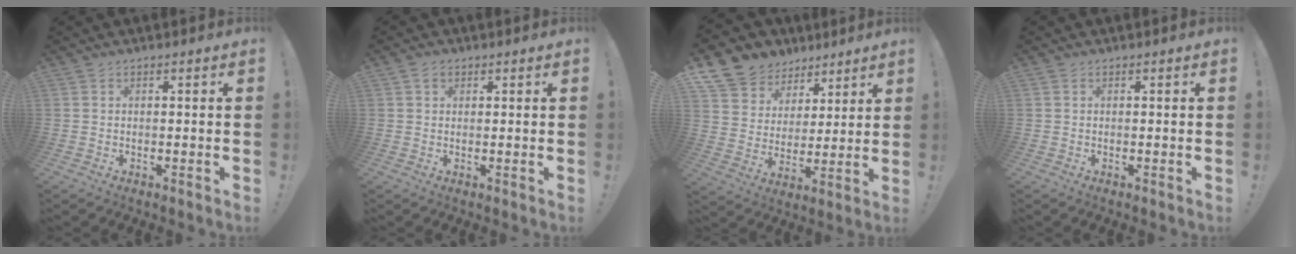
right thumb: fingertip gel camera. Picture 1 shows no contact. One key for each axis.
{"total": 1.9, "fx": 1.2, "fy": 1.3, "fz": 0.8, "tx": -0.011, "ty": 0.001, "tz": 0.021}
{"total": 11.6, "fx": 7.4, "fy": 8.6, "fz": 2.3, "tx": -0.047, "ty": -0.057, "tz": 0.153}
{"total": 0.0}